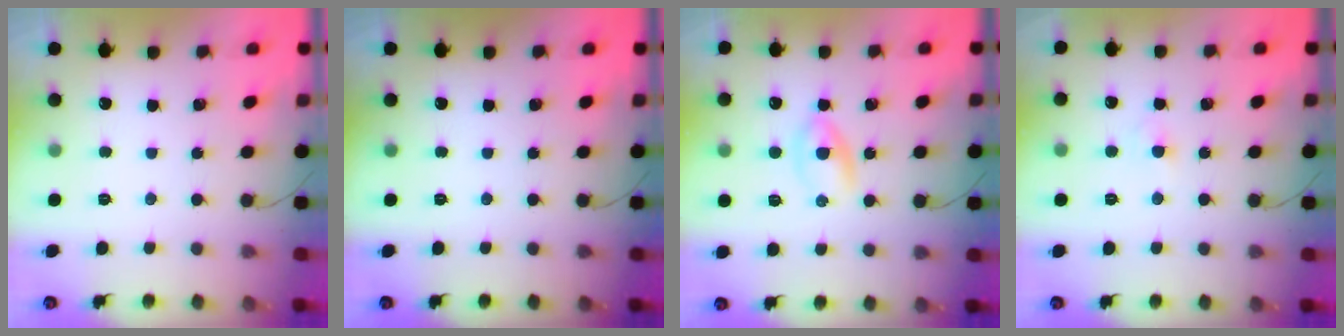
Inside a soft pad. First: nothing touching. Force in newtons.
{"total": 0.0}
{"total": 2.9, "press": 2.6, "slide": 1.3}
{"total": 2.8, "press": 2.6, "slide": 1.0}